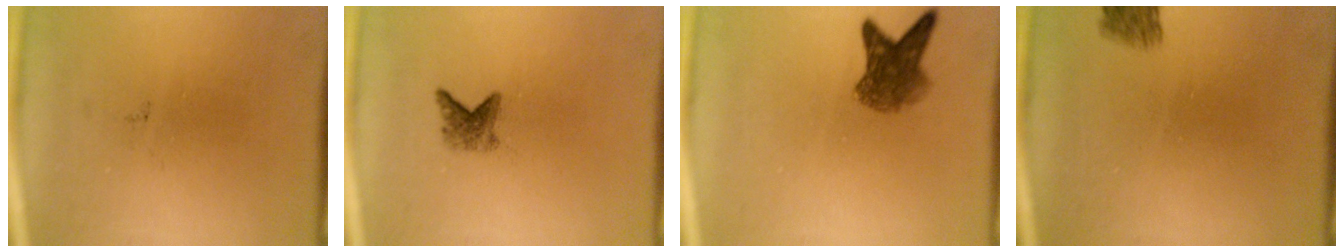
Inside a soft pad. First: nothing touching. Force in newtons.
{"total": 2.1}
{"total": 5.3}
{"total": 2.9}